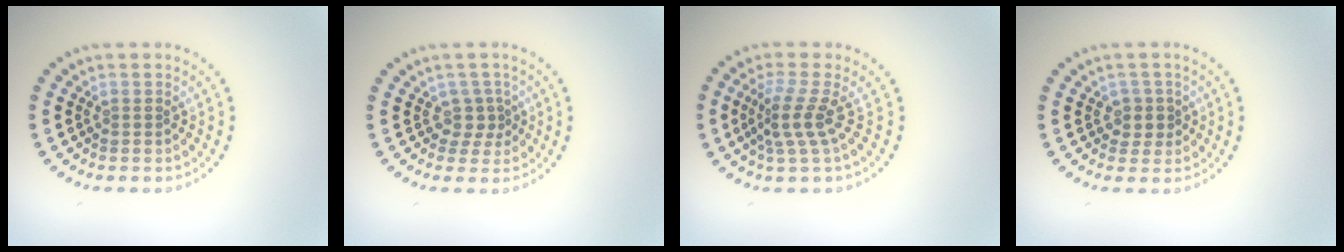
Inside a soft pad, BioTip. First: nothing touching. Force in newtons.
{"total": 1.9, "press": 1.3, "slide": 1.4}
{"total": 2.9, "press": 2.0, "slide": 2.2}
{"total": 1.8, "press": 1.4, "slide": 1.1}